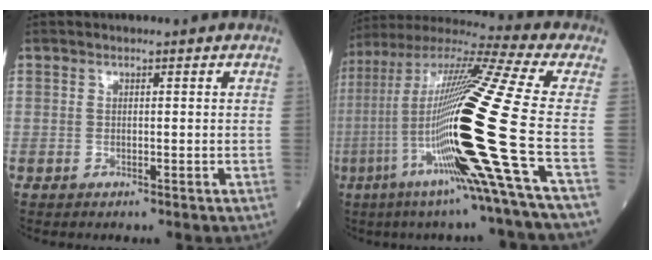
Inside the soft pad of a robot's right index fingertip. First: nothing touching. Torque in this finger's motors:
{"motor_torque": [2.14, 0.00, 1.05, 0.21]}